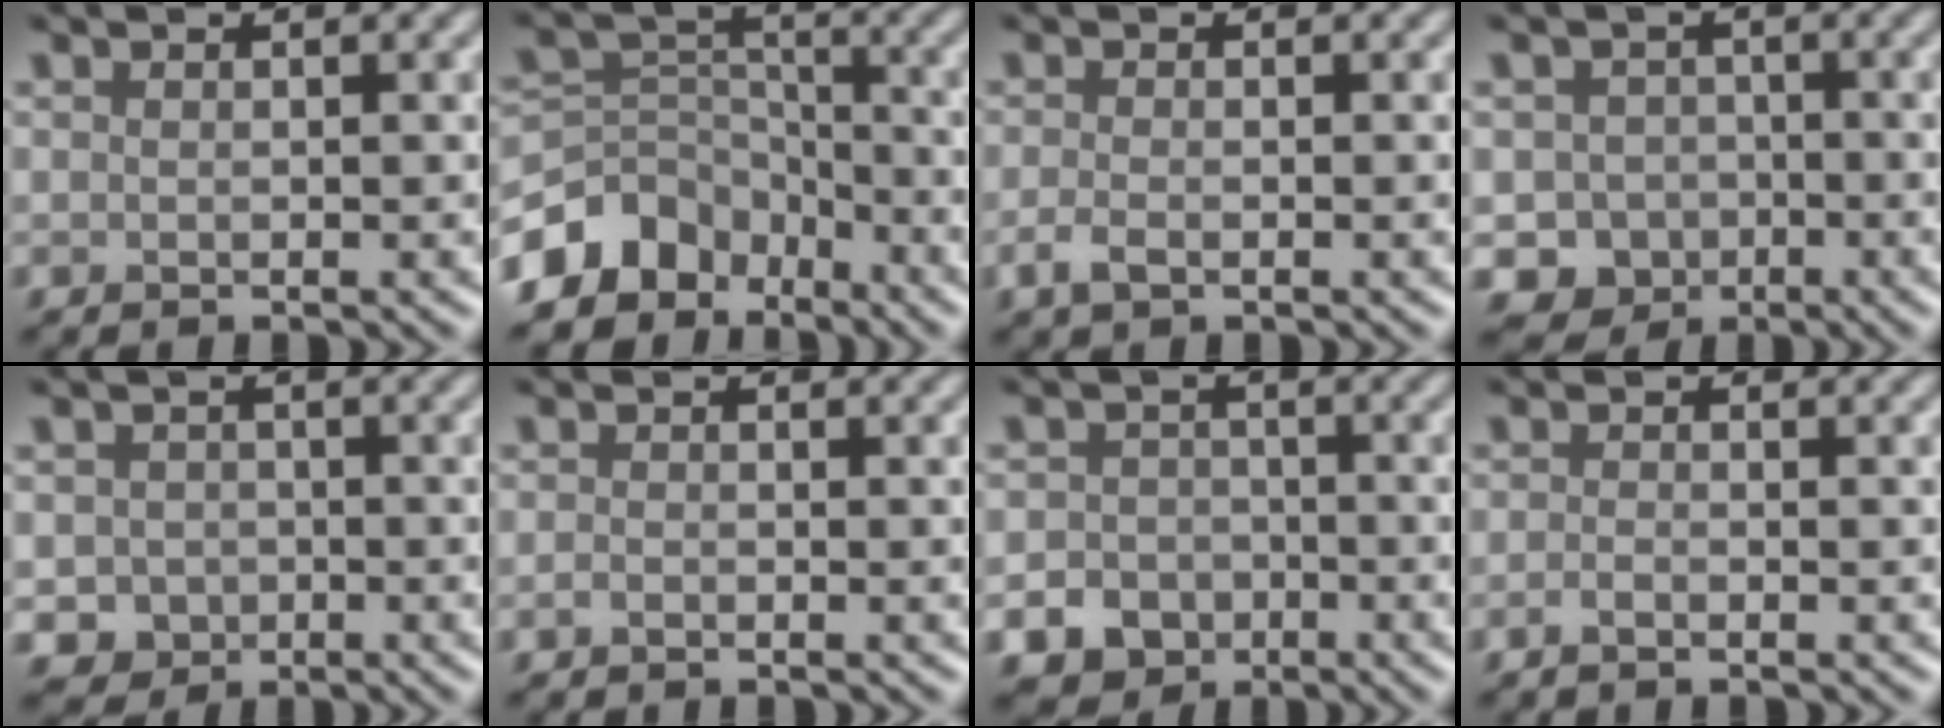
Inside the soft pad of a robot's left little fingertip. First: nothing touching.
{"total": 6.8, "force": [-4.8, 4.4, 1.9], "torque": [-0.027, 0.007, -0.104]}
{"total": 1.6, "force": [-0.8, 0.8, 1.1], "torque": [-0.028, -0.005, -0.019]}
{"total": 5.5, "force": [-2.6, 4.8, 0.7], "torque": [0.015, -0.011, -0.049]}
{"total": 2.5, "force": [-0.6, 2.3, 0.5], "torque": [-0.004, -0.006, -0.010]}
{"total": 0.6, "force": [-0.4, 0.2, 0.3], "torque": [-0.006, -0.003, -0.009]}
{"total": 7.8, "force": [-4.2, 6.4, 1.5], "torque": [-0.014, -0.035, -0.082]}
{"total": 0.9, "force": [-0.7, 0.2, 0.5], "torque": [-0.012, -0.002, -0.014]}